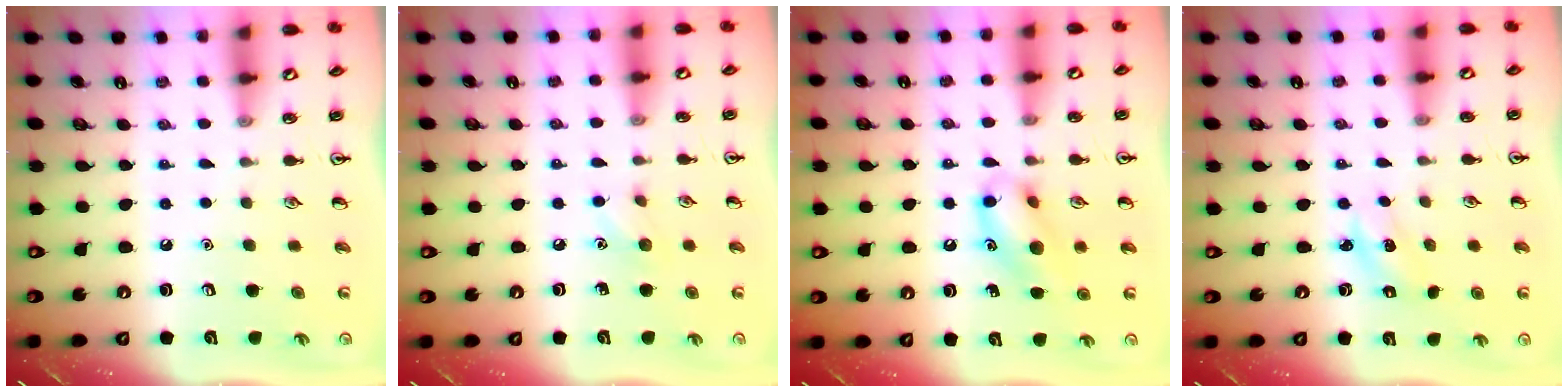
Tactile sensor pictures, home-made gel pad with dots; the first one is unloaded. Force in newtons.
{"total": 5.1, "press": 4.8, "slide": 1.6}
{"total": 11.1, "press": 10.9, "slide": 1.9}
{"total": 2.3, "press": 2.2, "slide": 0.4}